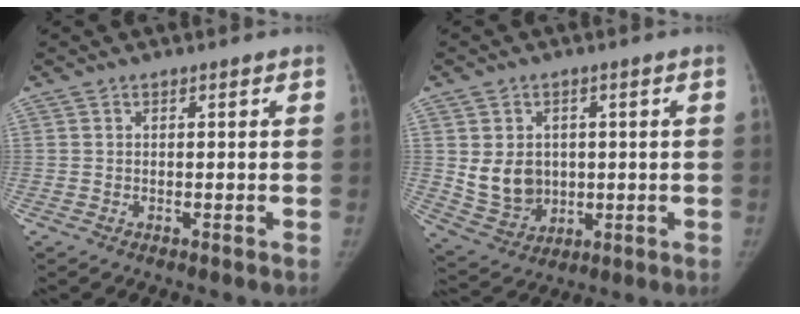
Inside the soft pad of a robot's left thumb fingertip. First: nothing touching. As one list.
[{"total": 9.0, "force": [0.8, 7.4, 5.0], "torque": [-0.059, -0.013, 0.035]}]